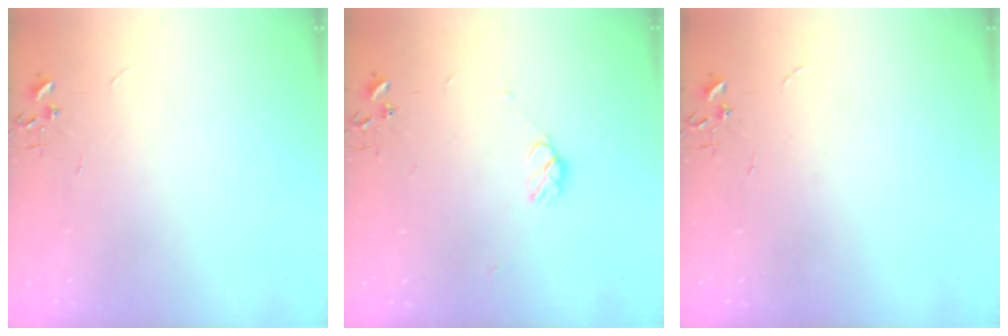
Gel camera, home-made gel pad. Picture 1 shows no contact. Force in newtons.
{"total": 5.2, "press": 5.1, "slide": 0.8}
{"total": 0.0}